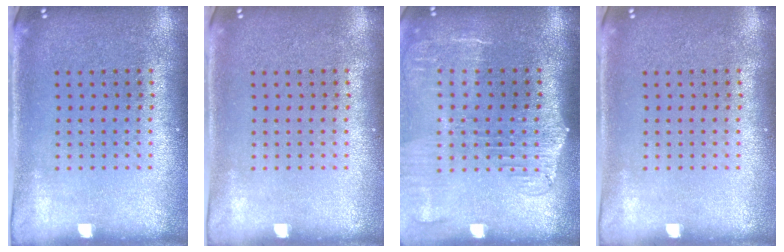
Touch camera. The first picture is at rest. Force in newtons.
{"total": 0.0}
{"total": 2.1, "press": 1.7, "slide": 1.2}
{"total": 0.0}